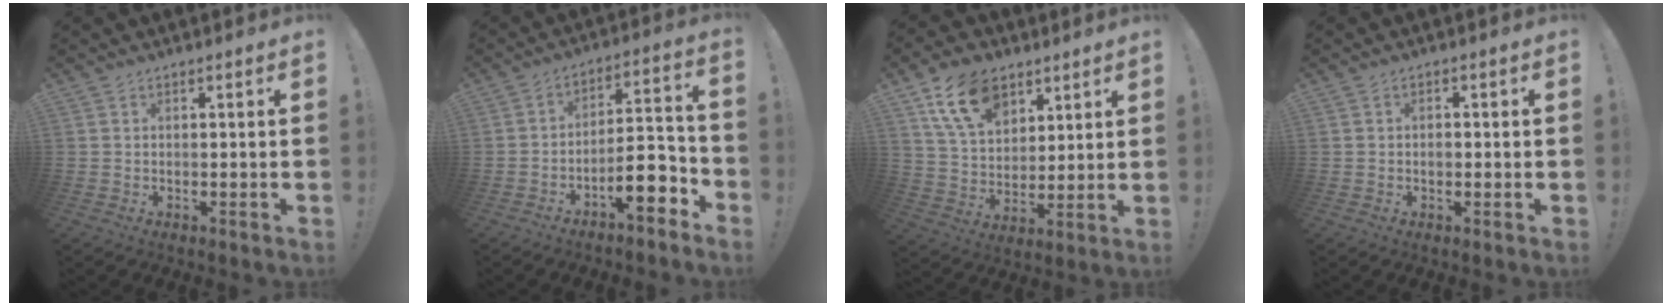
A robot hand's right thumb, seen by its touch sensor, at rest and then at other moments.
{"total": 11.5, "force": [-6.8, 4.0, 8.3], "torque": [-0.113, 0.040, -0.114]}
{"total": 15.3, "force": [8.7, 9.7, 8.1], "torque": [-0.142, -0.031, 0.165]}
{"total": 1.2, "force": [-0.6, 0.8, 0.7], "torque": [-0.008, 0.002, -0.012]}